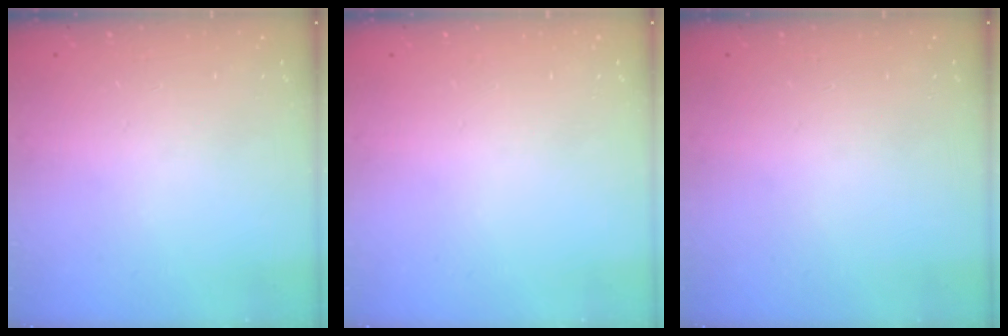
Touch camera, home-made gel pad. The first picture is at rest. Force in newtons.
{"total": 0.0}
{"total": 0.0}